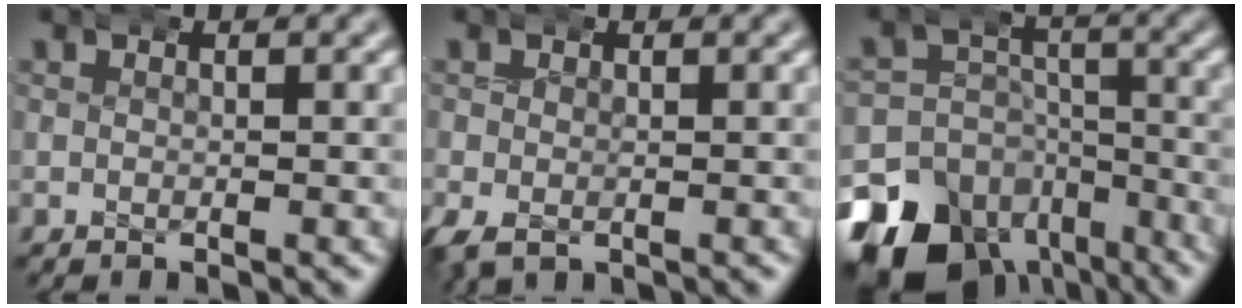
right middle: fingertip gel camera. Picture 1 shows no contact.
{"total": 2.6, "force": [-1.0, 1.9, 1.5], "torque": [-0.032, -0.012, -0.008]}
{"total": 14.9, "force": [-9.5, 9.7, 6.2], "torque": [-0.086, -0.050, -0.145]}